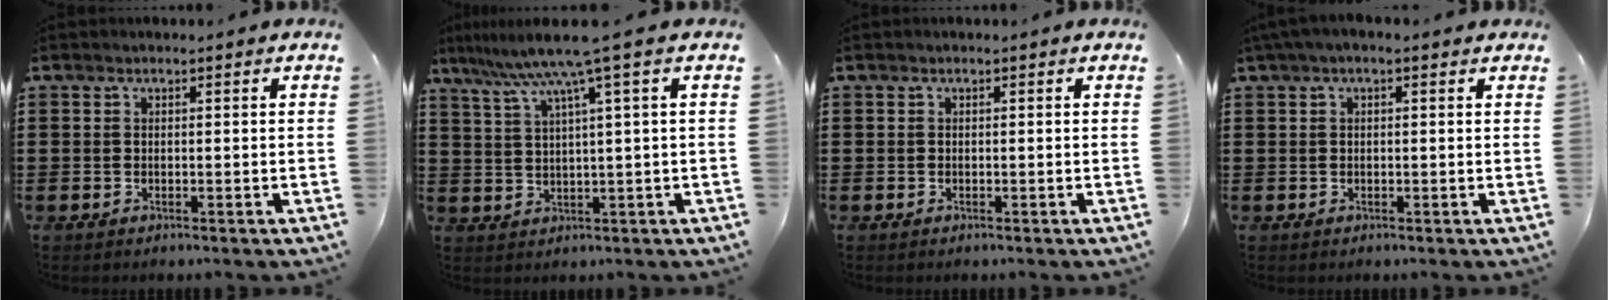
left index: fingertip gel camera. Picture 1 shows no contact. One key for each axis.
{"total": 7.8, "fx": 4.2, "fy": -0.6, "fz": 6.6, "tx": -0.140, "ty": -0.018, "tz": 0.068}
{"total": 0.0}
{"total": 1.3, "fx": 0.2, "fy": 0.4, "fz": 1.3, "tx": -0.024, "ty": 0.002, "tz": 0.003}